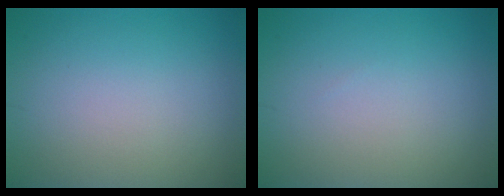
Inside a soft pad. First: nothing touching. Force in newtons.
{"total": 0.0}